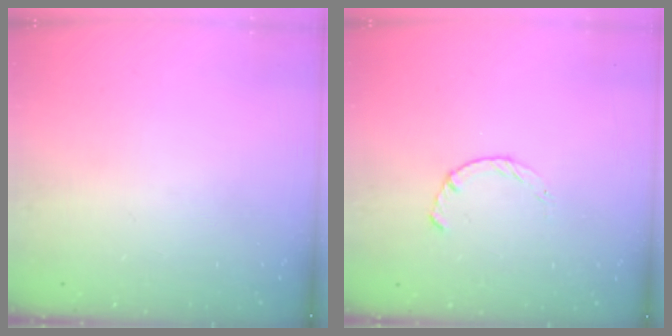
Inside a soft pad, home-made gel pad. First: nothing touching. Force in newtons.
{"total": 2.2, "press": 2.2, "slide": 0.4}